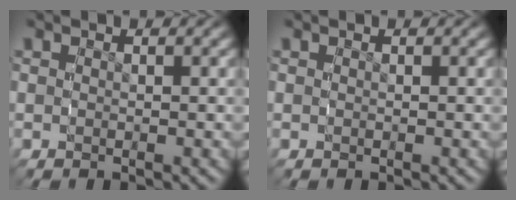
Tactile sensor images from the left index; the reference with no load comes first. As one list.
[{"total": 0.0}]